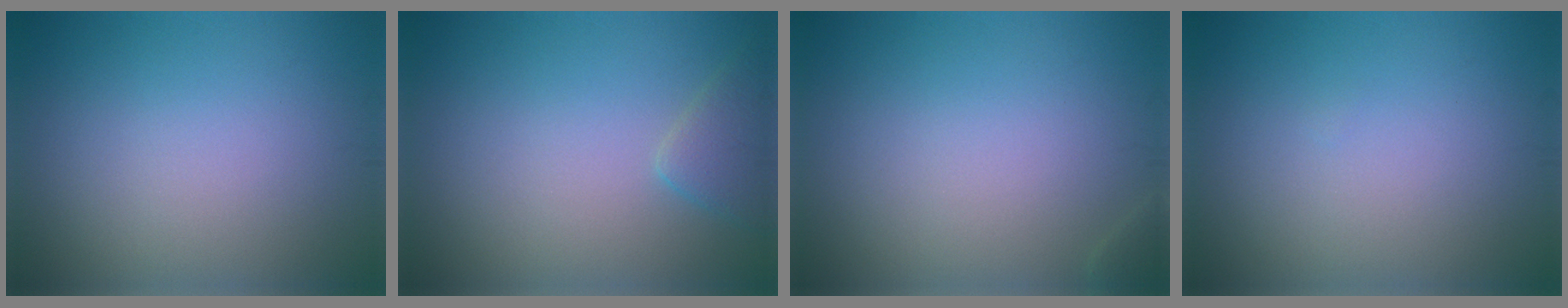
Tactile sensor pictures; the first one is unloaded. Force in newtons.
{"total": 2.3, "press": 2.2, "slide": 0.2}
{"total": 0.7, "press": 0.7, "slide": 0.0}
{"total": 0.0}